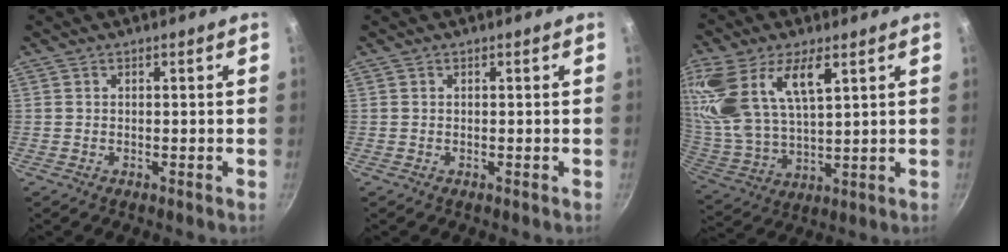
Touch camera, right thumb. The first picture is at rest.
{"total": 0.0}
{"total": 21.2, "force": [9.9, 10.5, 15.5], "torque": [-0.323, -0.009, 0.203]}